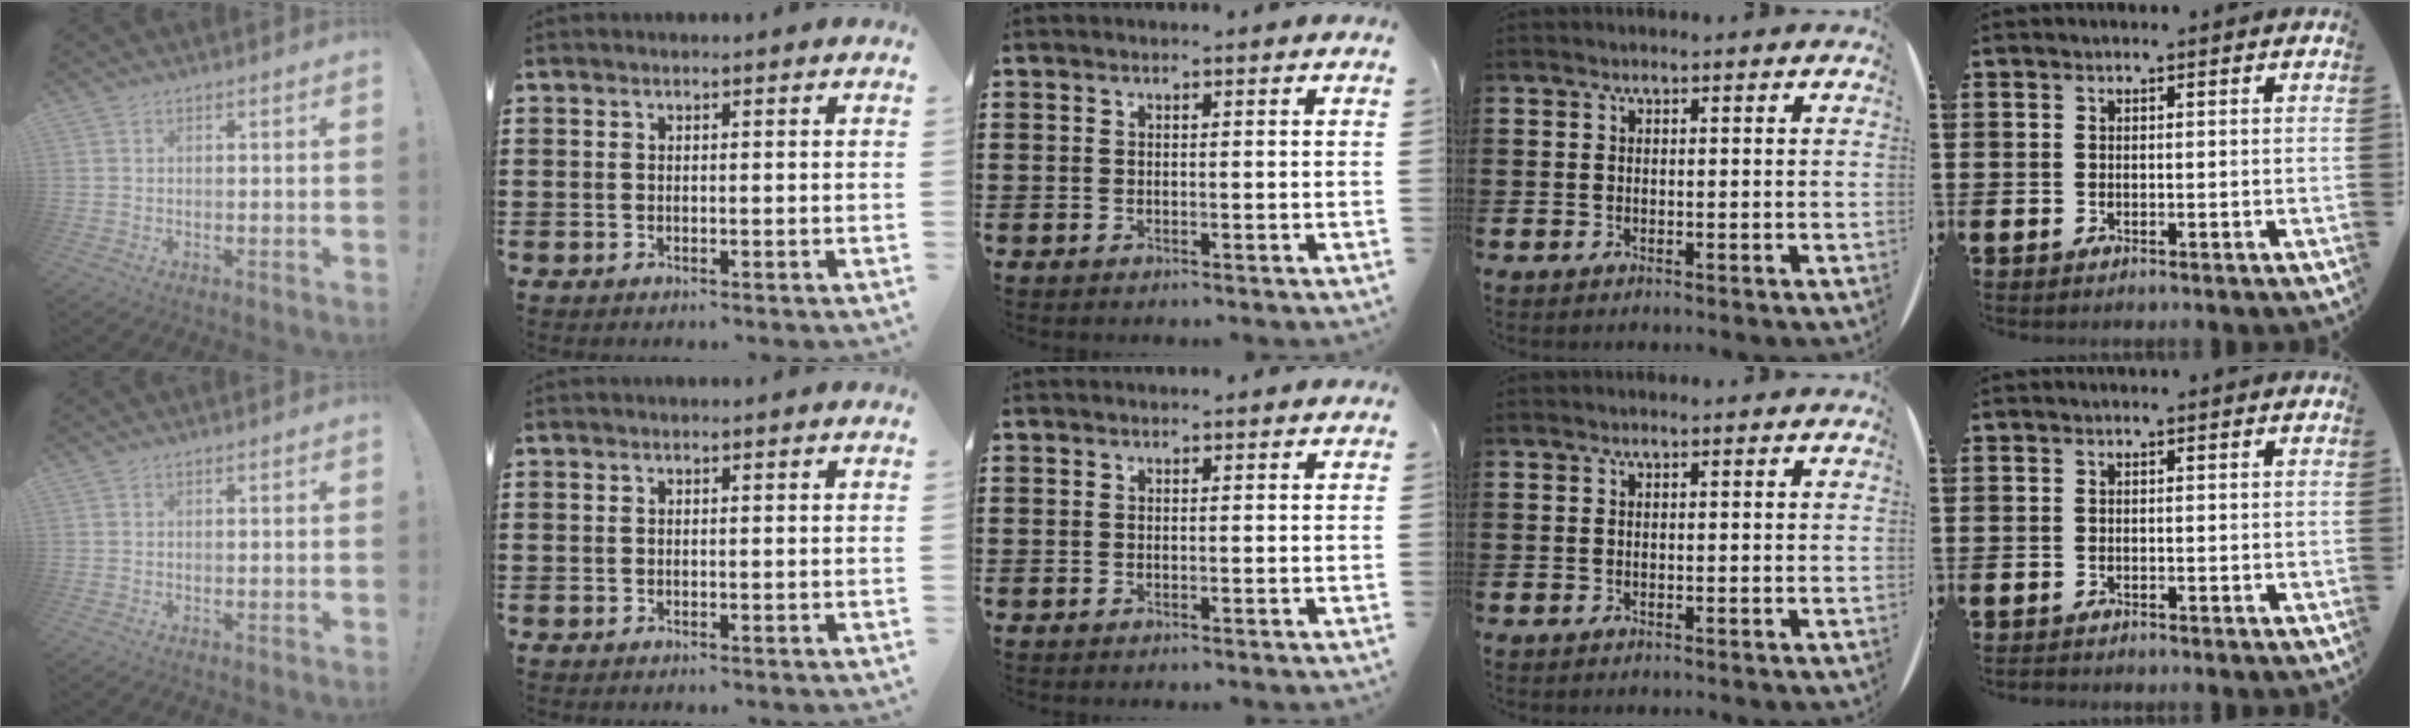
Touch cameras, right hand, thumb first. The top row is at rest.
{}